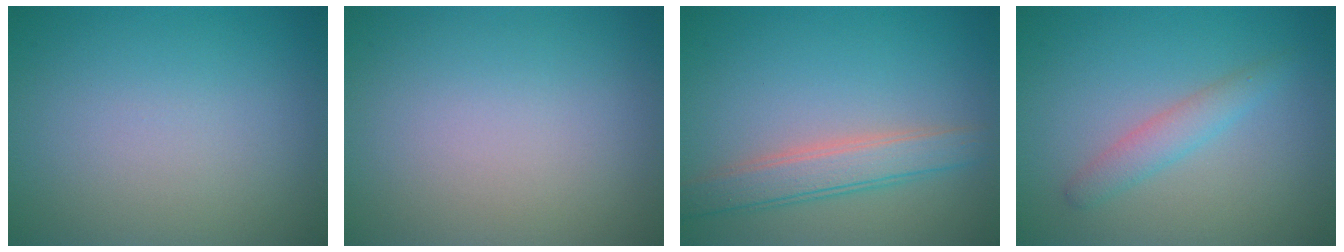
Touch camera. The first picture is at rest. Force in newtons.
{"total": 0.0}
{"total": 3.4, "press": 3.4, "slide": 0.2}
{"total": 2.1, "press": 2.1, "slide": 0.1}